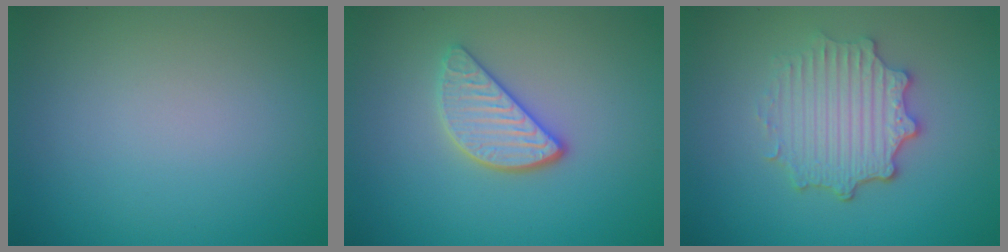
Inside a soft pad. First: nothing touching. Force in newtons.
{"total": 3.2, "press": 2.8, "slide": 1.5}
{"total": 4.4, "press": 3.6, "slide": 2.5}